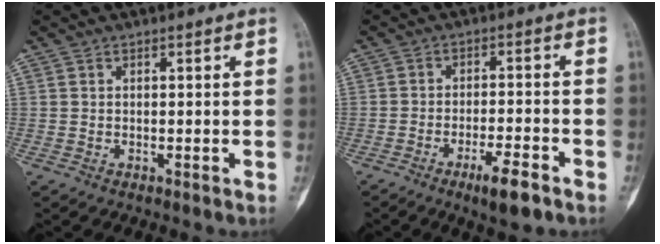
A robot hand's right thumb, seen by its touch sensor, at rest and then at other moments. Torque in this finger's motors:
{"motor_torque": [2.39, 0.61, 1.28, -1.49, 0.20]}